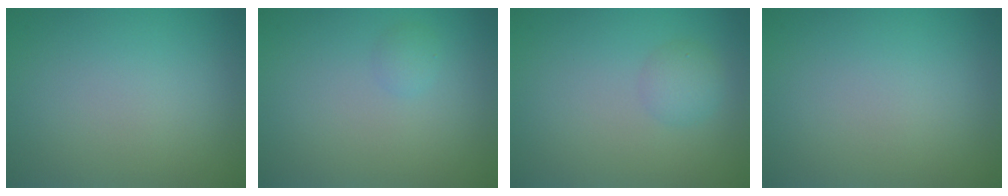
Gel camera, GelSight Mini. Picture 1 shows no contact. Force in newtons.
{"total": 0.9, "press": 0.9, "slide": 0.1}
{"total": 1.7, "press": 1.7, "slide": 0.0}
{"total": 0.0}